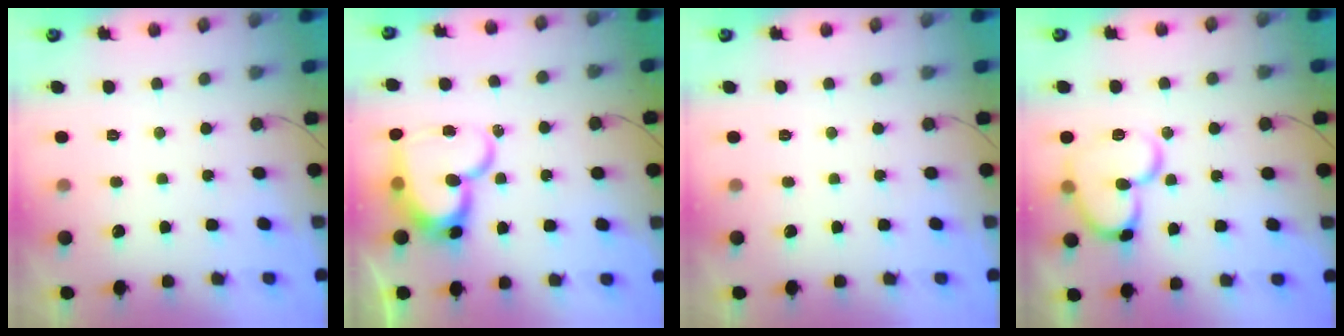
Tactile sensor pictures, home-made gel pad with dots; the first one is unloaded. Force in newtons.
{"total": 18.2, "press": 18.1, "slide": 1.5}
{"total": 0.0}
{"total": 15.8, "press": 15.7, "slide": 1.7}